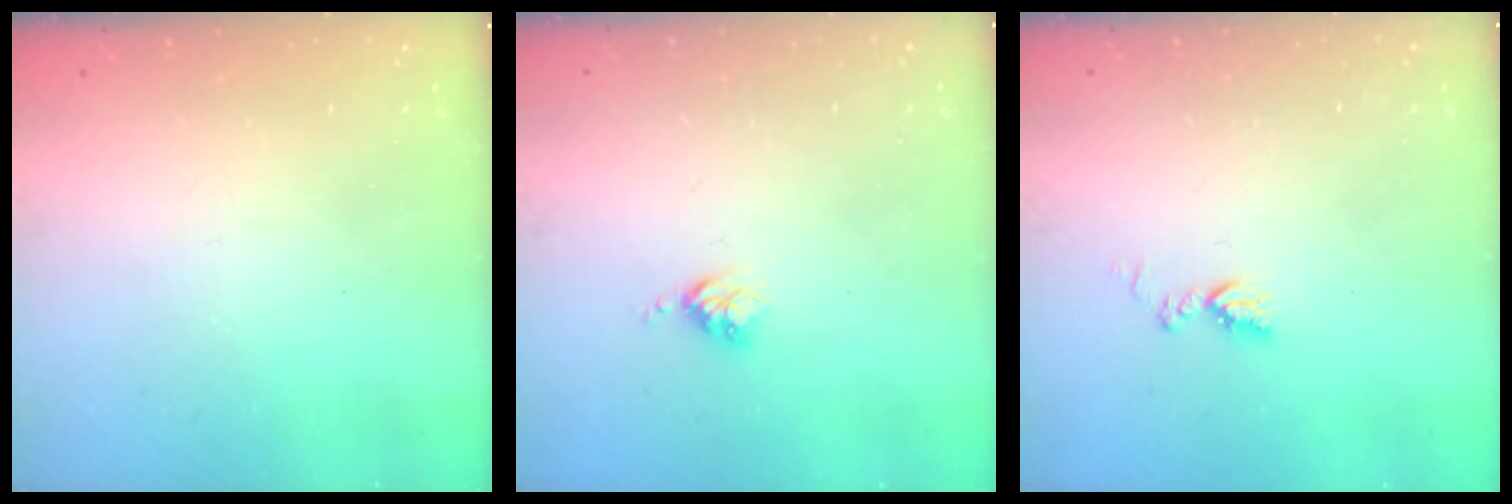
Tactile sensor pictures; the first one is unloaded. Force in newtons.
{"total": 3.4, "press": 3.4, "slide": 0.4}
{"total": 6.9, "press": 6.8, "slide": 0.8}